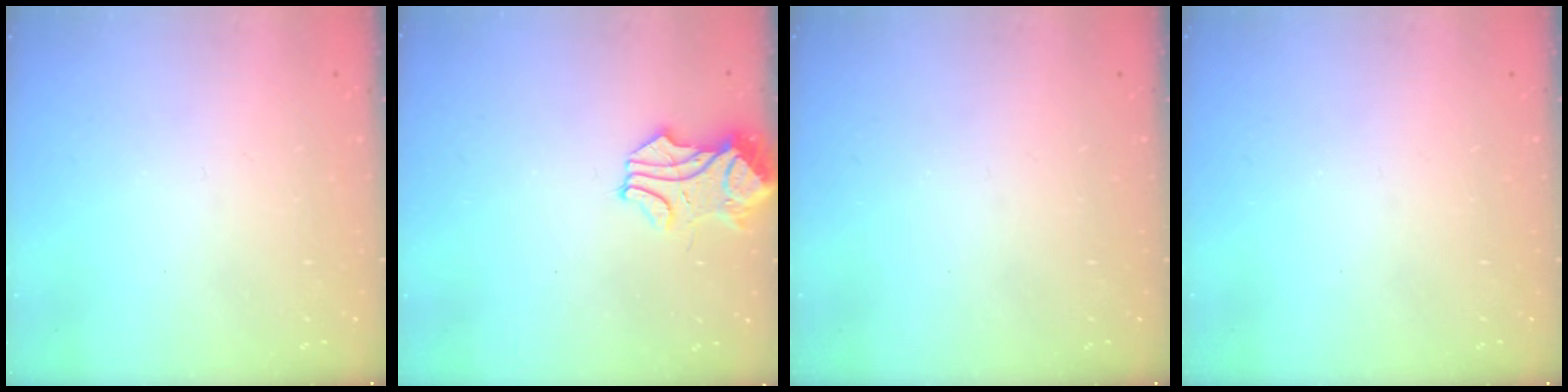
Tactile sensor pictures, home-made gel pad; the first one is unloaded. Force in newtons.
{"total": 1.6, "press": 1.4, "slide": 0.8}
{"total": 0.0}
{"total": 0.0}